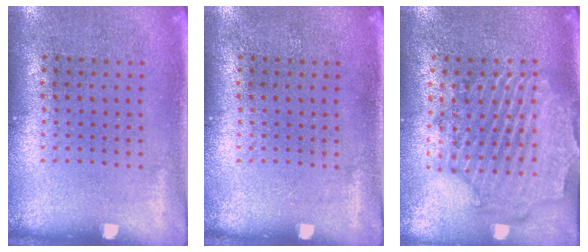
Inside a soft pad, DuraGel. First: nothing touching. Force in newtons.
{"total": 0.0}
{"total": 2.2, "press": 2.1, "slide": 0.8}